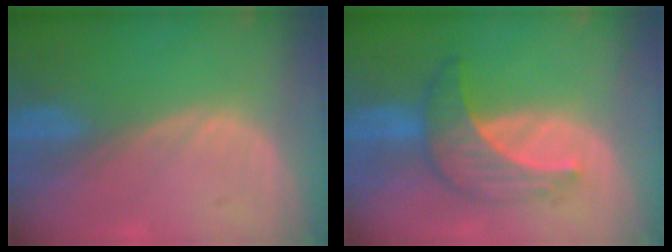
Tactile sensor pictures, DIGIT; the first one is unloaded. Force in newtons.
{"total": 6.9, "press": 6.6, "slide": 2.0}